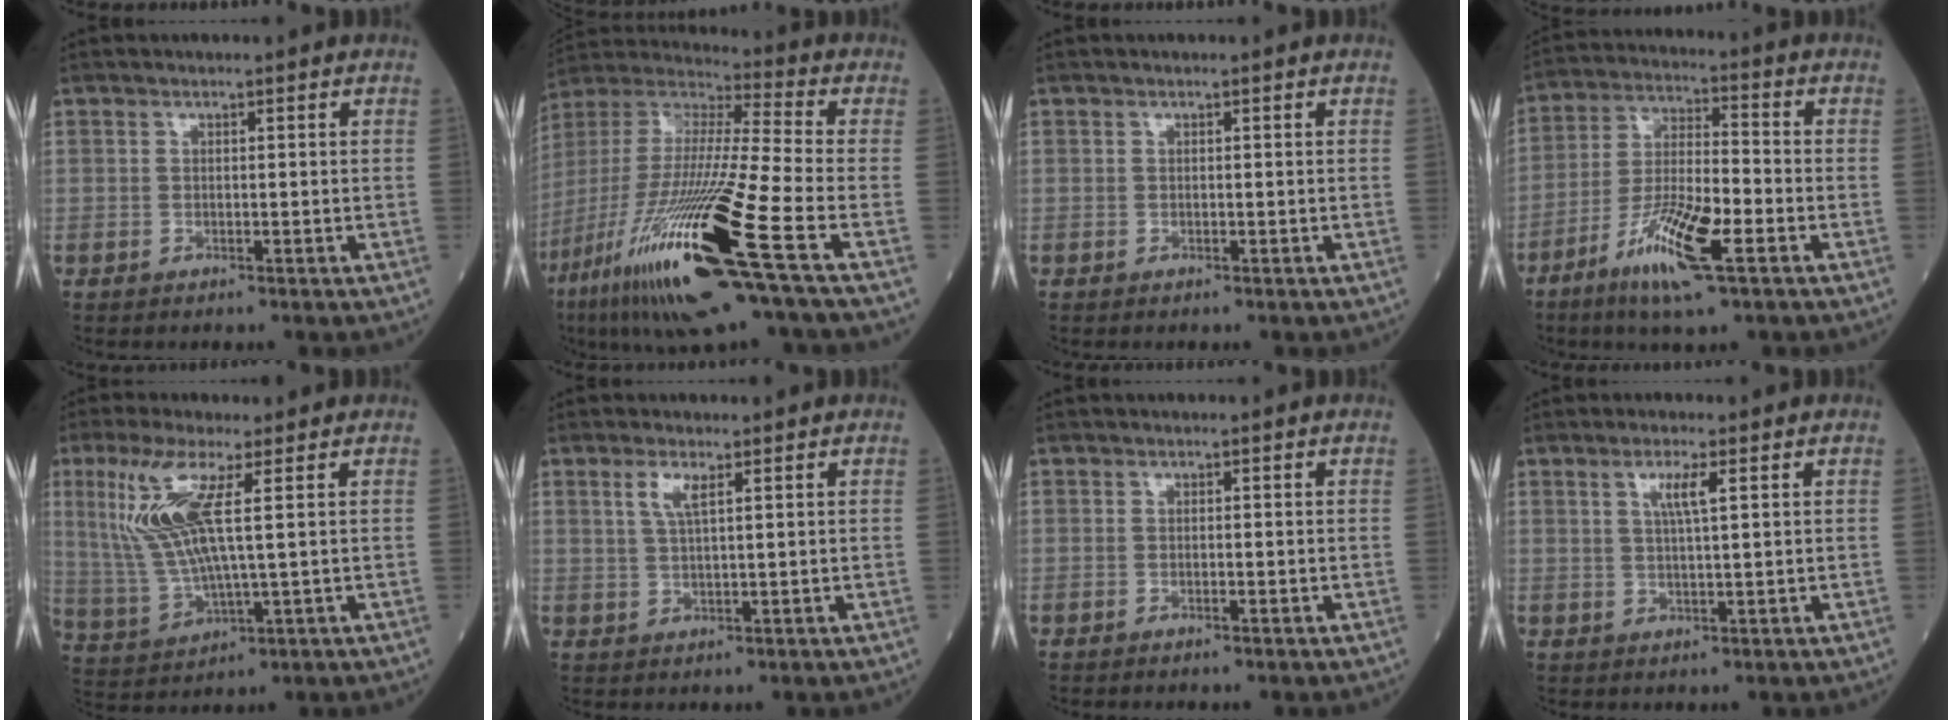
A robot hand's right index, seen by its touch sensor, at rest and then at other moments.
{"total": 26.3, "force": [-11.7, 1.2, 23.6], "torque": [-0.479, -0.066, -0.216]}
{"total": 0.0}
{"total": 12.1, "force": [-6.0, 1.6, 10.3], "torque": [-0.203, -0.017, -0.109]}
{"total": 10.6, "force": [3.3, 1.4, 10.0], "torque": [-0.239, -0.002, 0.071]}
{"total": 3.1, "force": [1.6, 0.4, 2.6], "torque": [-0.061, 0.000, 0.034]}
{"total": 0.0}
{"total": 3.4, "force": [1.5, -0.1, 3.1], "torque": [-0.062, 0.001, 0.029]}